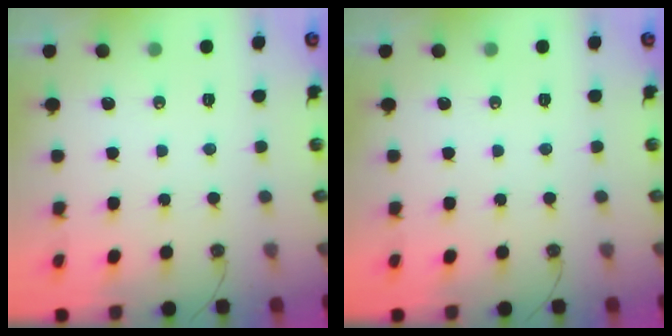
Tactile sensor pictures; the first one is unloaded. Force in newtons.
{"total": 0.0}